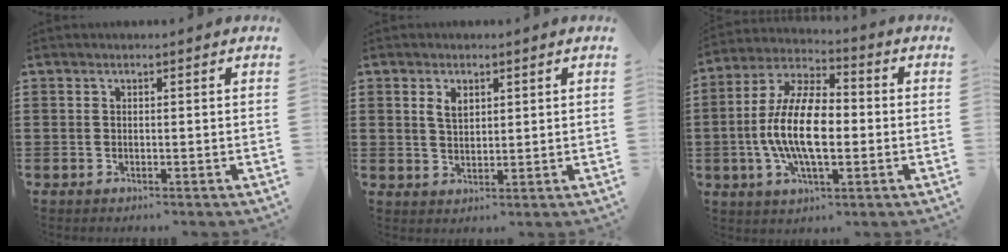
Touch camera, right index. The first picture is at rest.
{"total": 2.7, "force": [1.2, 1.5, 1.8], "torque": [-0.041, 0.005, 0.023]}
{"total": 12.4, "force": [-1.8, 5.5, 11.0], "torque": [-0.242, -0.005, -0.037]}